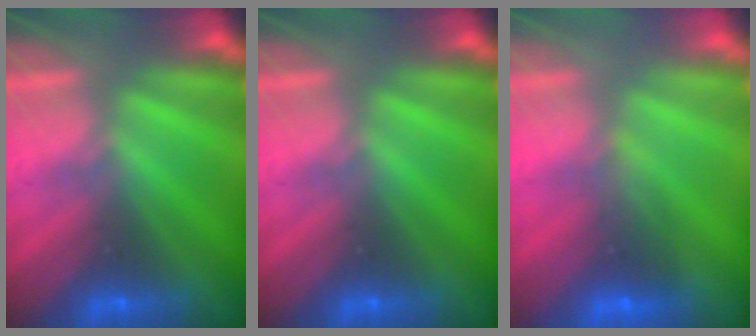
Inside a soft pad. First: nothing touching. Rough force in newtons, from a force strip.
{"total": 0.0}
{"total": 1.6}